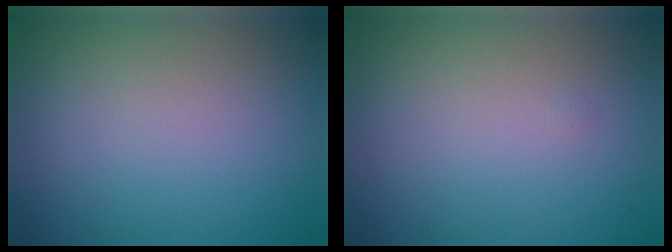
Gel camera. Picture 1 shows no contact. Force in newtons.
{"total": 0.0}